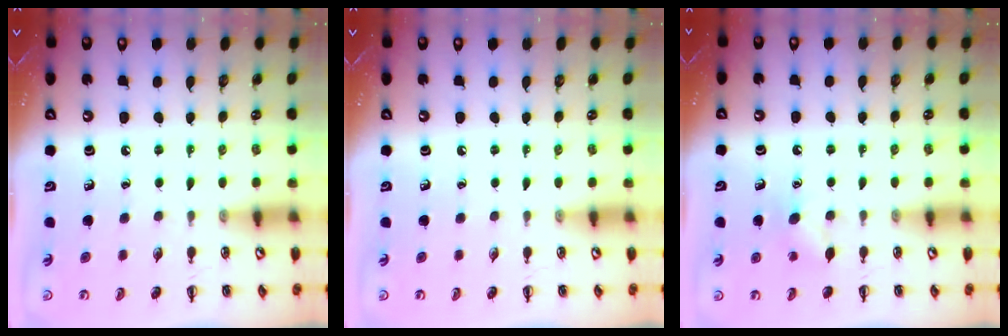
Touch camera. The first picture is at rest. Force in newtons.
{"total": 0.0}
{"total": 5.1, "press": 4.9, "slide": 1.3}